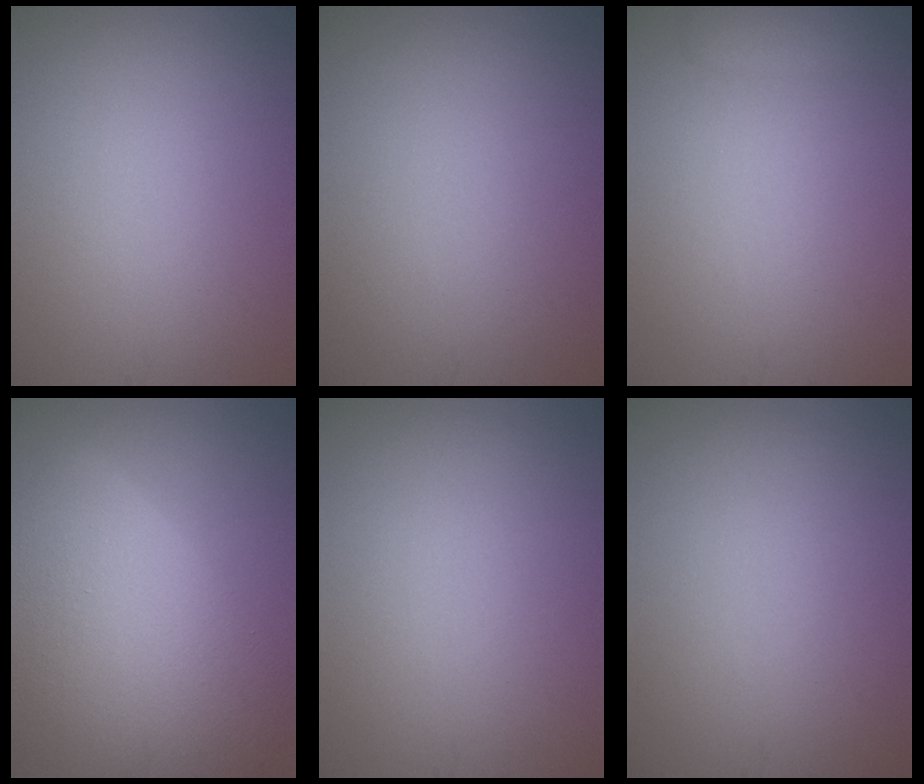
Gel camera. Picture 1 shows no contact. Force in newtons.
{"total": 0.0}
{"total": 1.9, "press": 1.9, "slide": 0.1}
{"total": 10.9, "press": 10.9, "slide": 0.8}
{"total": 0.0}
{"total": 0.0}